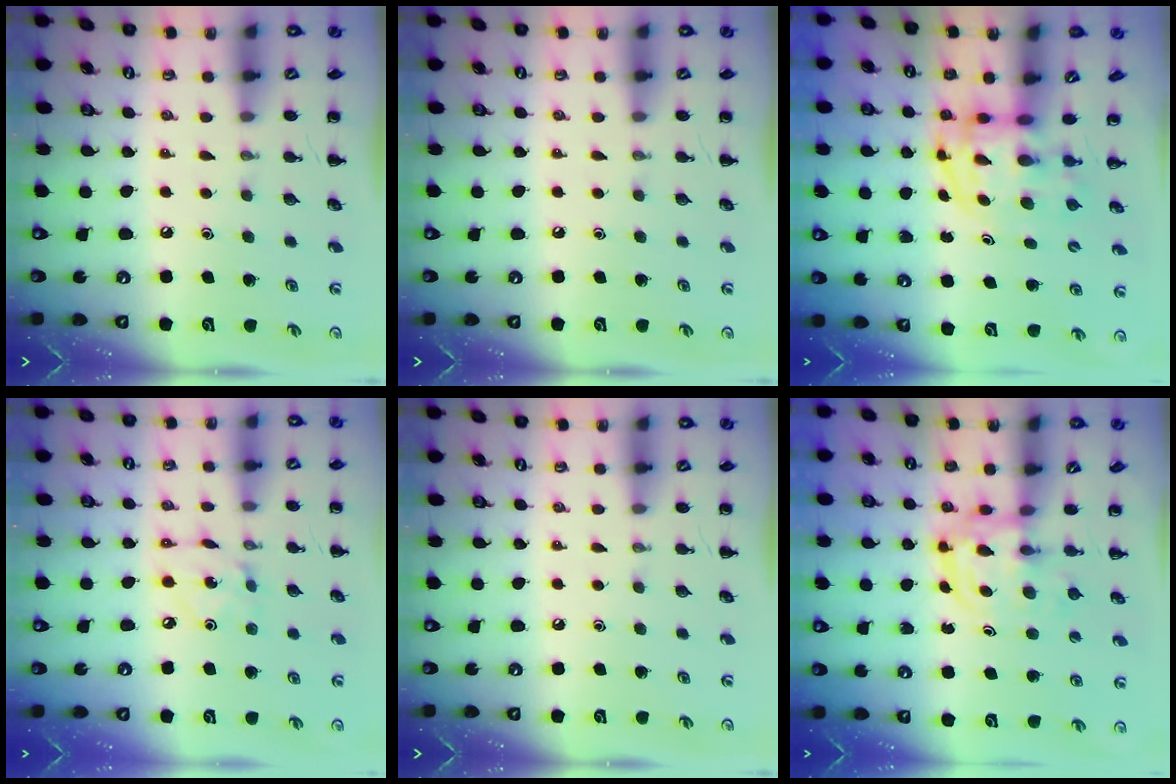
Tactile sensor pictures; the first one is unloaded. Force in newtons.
{"total": 0.0}
{"total": 3.9, "press": 3.8, "slide": 0.6}
{"total": 2.6, "press": 2.6, "slide": 0.5}
{"total": 0.0}
{"total": 3.1, "press": 3.1, "slide": 0.4}